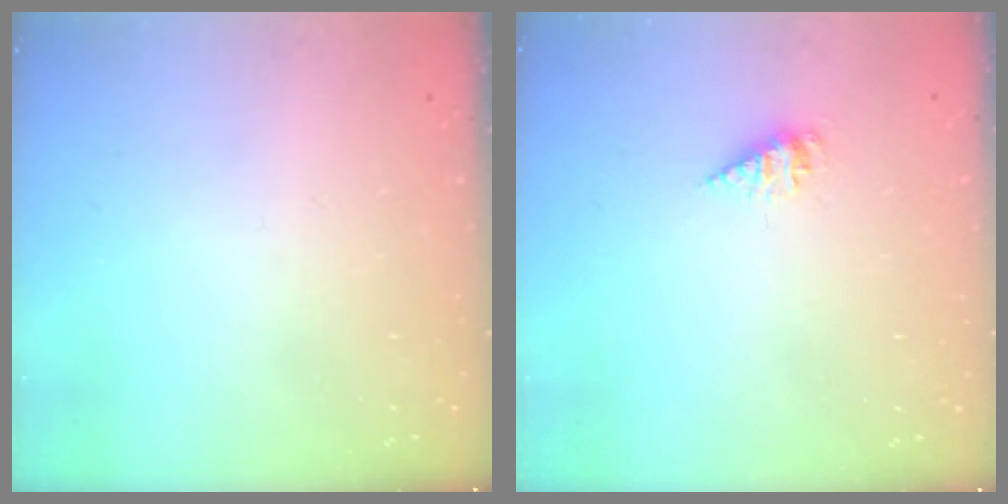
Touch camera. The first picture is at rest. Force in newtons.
{"total": 2.1, "press": 2.1, "slide": 0.2}